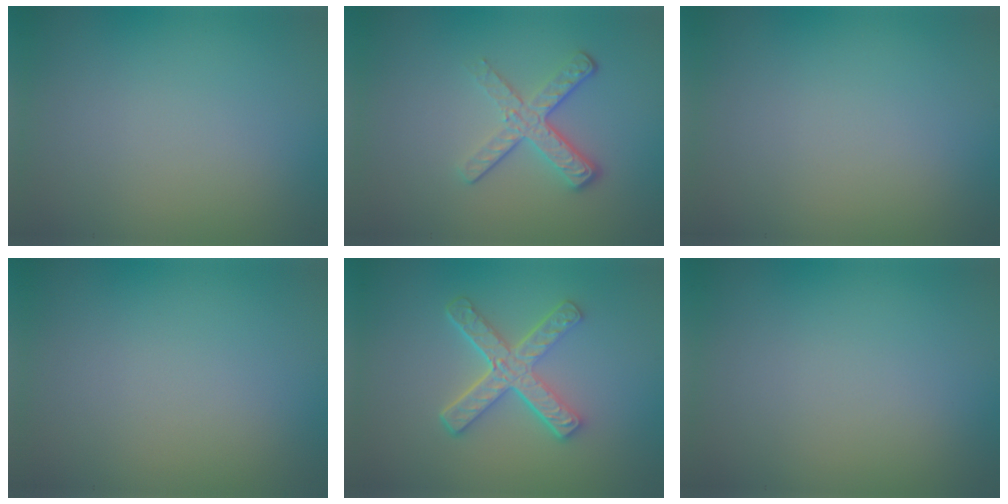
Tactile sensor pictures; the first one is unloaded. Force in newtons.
{"total": 3.6, "press": 2.4, "slide": 2.6}
{"total": 0.0}
{"total": 0.0}
{"total": 5.1, "press": 3.6, "slide": 3.6}
{"total": 0.0}